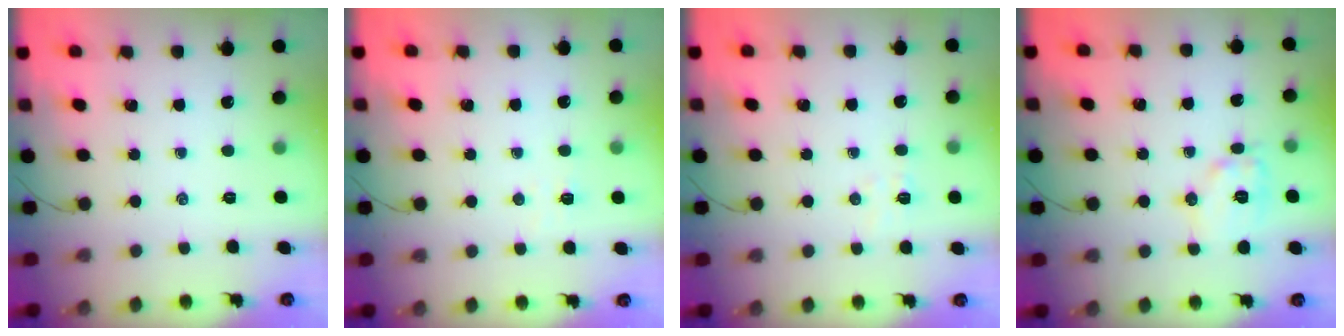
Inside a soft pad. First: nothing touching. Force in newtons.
{"total": 3.1, "press": 2.9, "slide": 0.9}
{"total": 4.5, "press": 4.3, "slide": 1.1}
{"total": 9.5, "press": 9.5, "slide": 0.3}